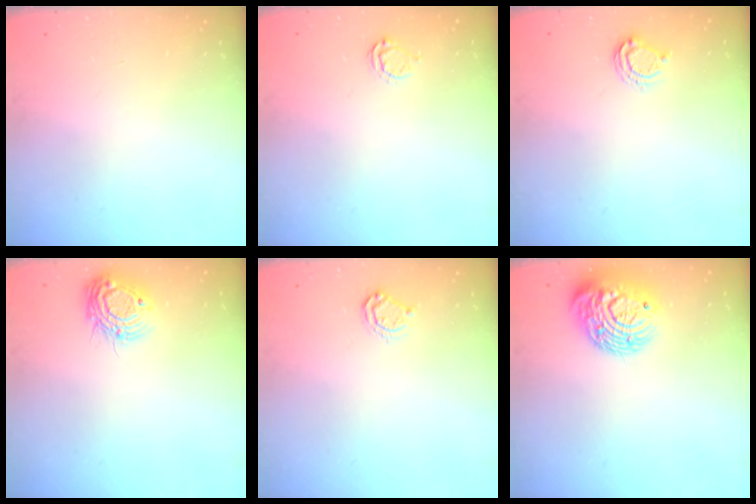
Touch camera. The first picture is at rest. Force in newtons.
{"total": 4.4, "press": 4.4, "slide": 0.3}
{"total": 6.3, "press": 6.3, "slide": 0.5}
{"total": 11.0, "press": 10.9, "slide": 1.0}
{"total": 4.4, "press": 4.4, "slide": 0.5}
{"total": 13.9, "press": 13.8, "slide": 0.9}